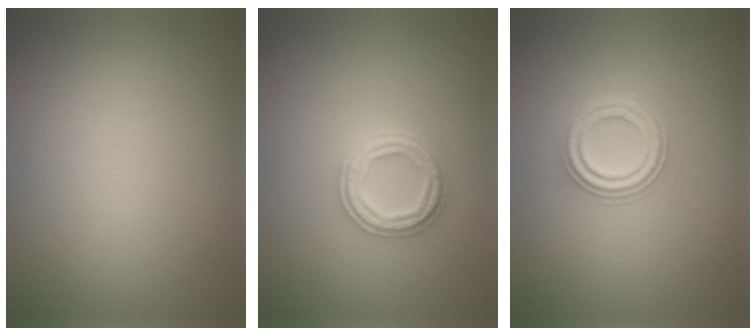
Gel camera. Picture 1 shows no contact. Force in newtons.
{"total": 3.1, "press": 2.8, "slide": 1.3}
{"total": 2.9, "press": 2.7, "slide": 1.2}